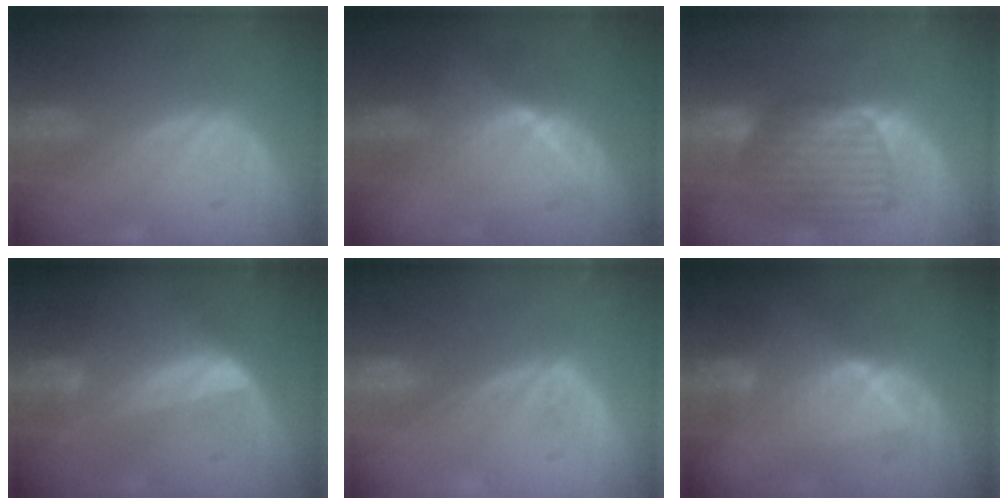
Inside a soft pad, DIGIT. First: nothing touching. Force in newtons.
{"total": 6.4, "press": 6.0, "slide": 2.2}
{"total": 10.0, "press": 8.6, "slide": 5.0}
{"total": 6.5, "press": 5.9, "slide": 2.7}
{"total": 1.2, "press": 0.8, "slide": 0.8}
{"total": 6.4, "press": 6.4, "slide": 0.3}